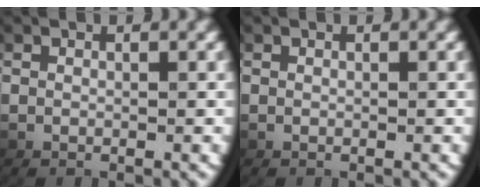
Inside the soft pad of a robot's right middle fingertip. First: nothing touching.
{"total": 0.0}